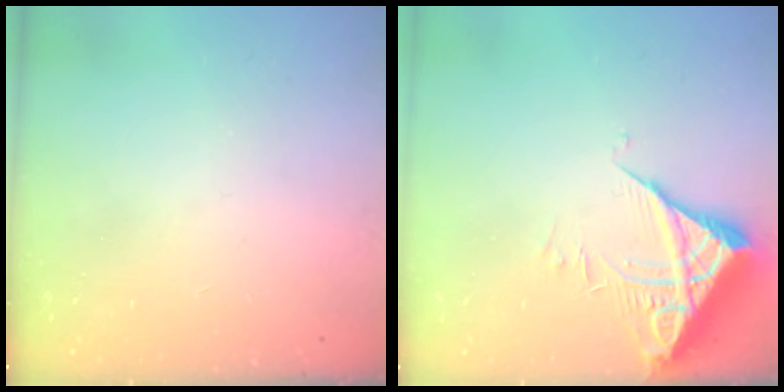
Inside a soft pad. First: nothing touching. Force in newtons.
{"total": 5.7, "press": 5.7, "slide": 0.5}